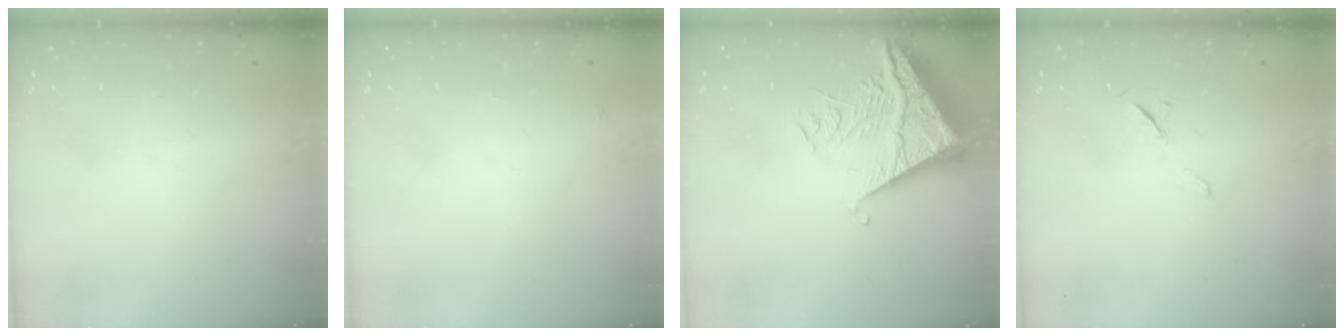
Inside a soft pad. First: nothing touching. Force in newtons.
{"total": 2.6, "press": 2.6, "slide": 0.2}
{"total": 8.8, "press": 8.7, "slide": 0.8}
{"total": 5.7, "press": 5.2, "slide": 2.4}